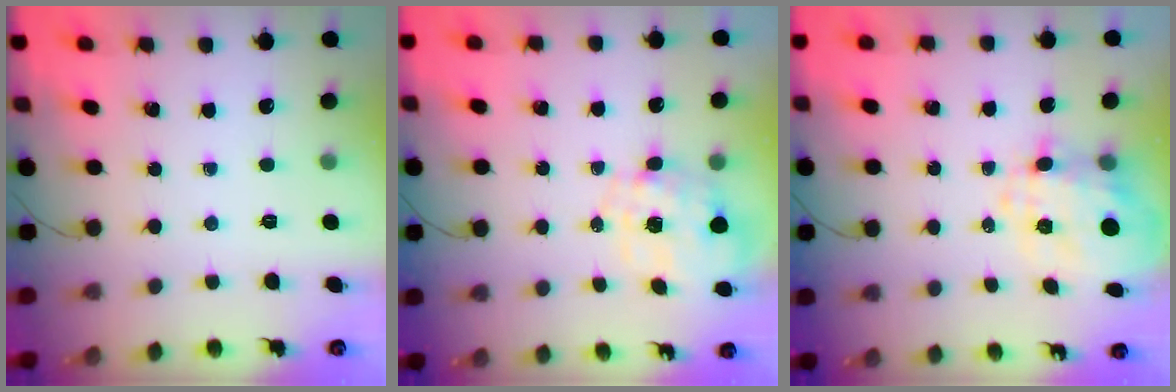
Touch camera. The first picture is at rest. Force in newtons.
{"total": 2.1, "press": 1.8, "slide": 1.0}
{"total": 7.5, "press": 7.2, "slide": 1.9}